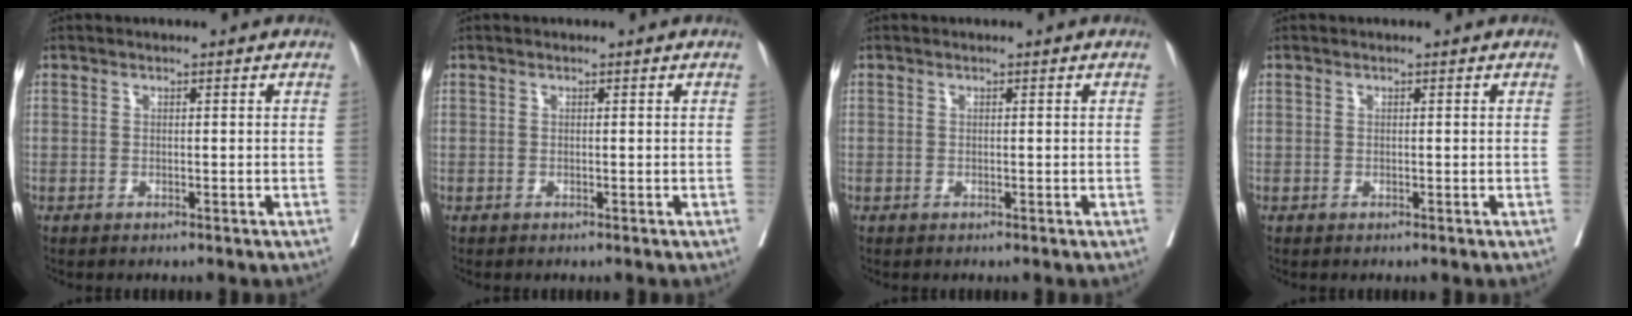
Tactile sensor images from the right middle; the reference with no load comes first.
{"total": 0.0}
{"total": 0.0}
{"total": 0.0}